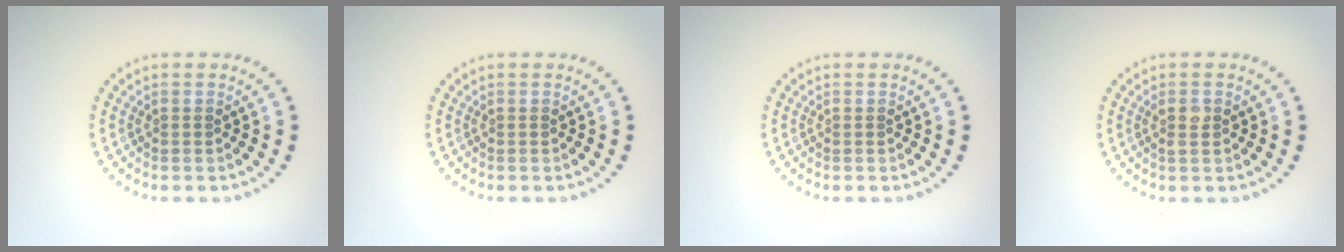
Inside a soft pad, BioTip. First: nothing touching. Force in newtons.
{"total": 0.0}
{"total": 0.0}
{"total": 1.3, "press": 1.3, "slide": 0.4}